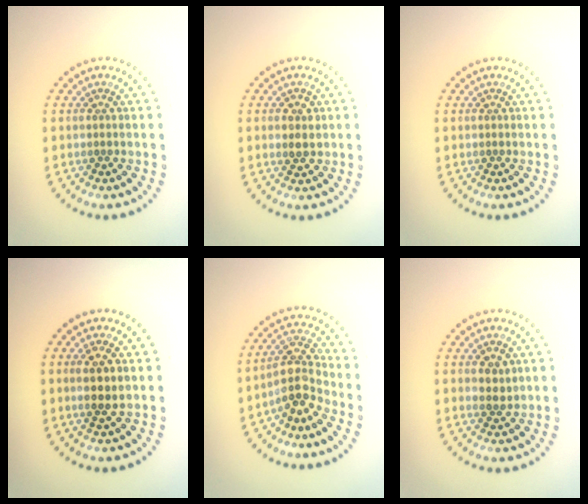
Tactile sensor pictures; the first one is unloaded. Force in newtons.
{"total": 1.9, "press": 1.9, "slide": 0.1}
{"total": 0.0}
{"total": 2.6, "press": 2.4, "slide": 0.8}
{"total": 3.6, "press": 3.0, "slide": 2.1}
{"total": 1.3, "press": 1.3, "slide": 0.3}